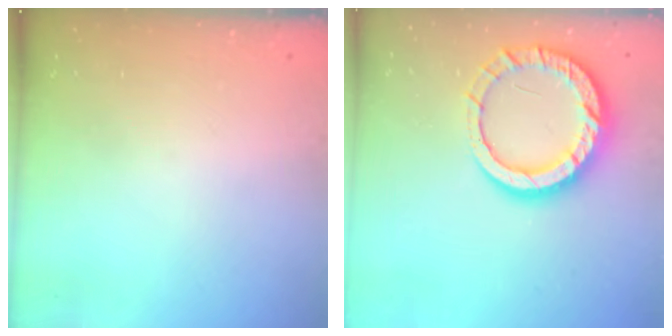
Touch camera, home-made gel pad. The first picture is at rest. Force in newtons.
{"total": 15.0, "press": 14.9, "slide": 1.3}